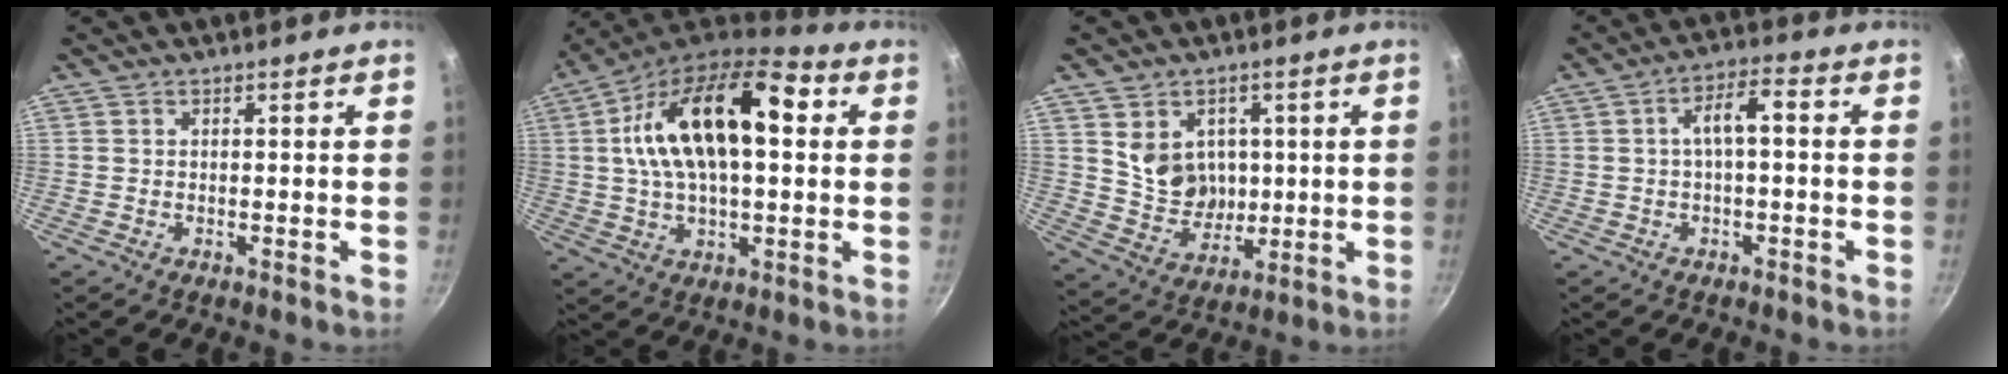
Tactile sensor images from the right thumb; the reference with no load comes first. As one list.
[{"total": 21.4, "force": [4.6, 10.8, 17.9], "torque": [-0.296, 0.019, 0.063]}, {"total": 9.5, "force": [2.1, 8.0, 4.5], "torque": [-0.048, -0.019, 0.052]}, {"total": 5.5, "force": [0.0, 2.1, 5.1], "torque": [-0.091, 0.031, -0.002]}]